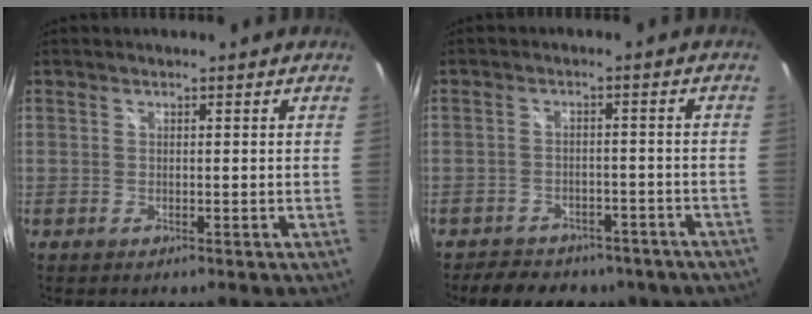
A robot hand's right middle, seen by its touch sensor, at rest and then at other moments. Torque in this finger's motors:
{"motor_torque": [1.08, -1.04, 0.14, 0.02]}